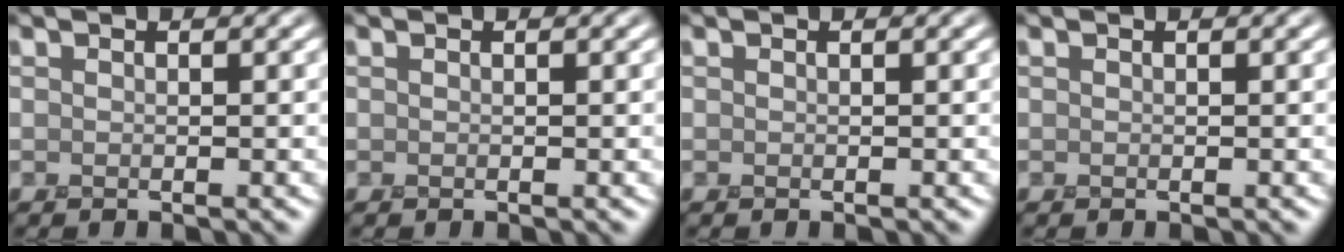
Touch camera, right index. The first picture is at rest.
{"total": 0.0}
{"total": 0.0}
{"total": 0.0}